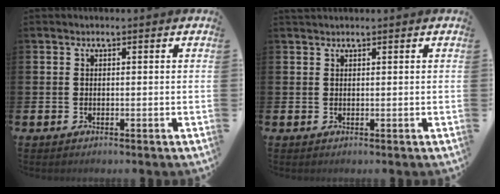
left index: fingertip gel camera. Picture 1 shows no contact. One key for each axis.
{"total": 0.8, "fx": 0.8, "fy": 0.0, "fz": 0.1, "tx": -0.001, "ty": 0.002, "tz": 0.015}